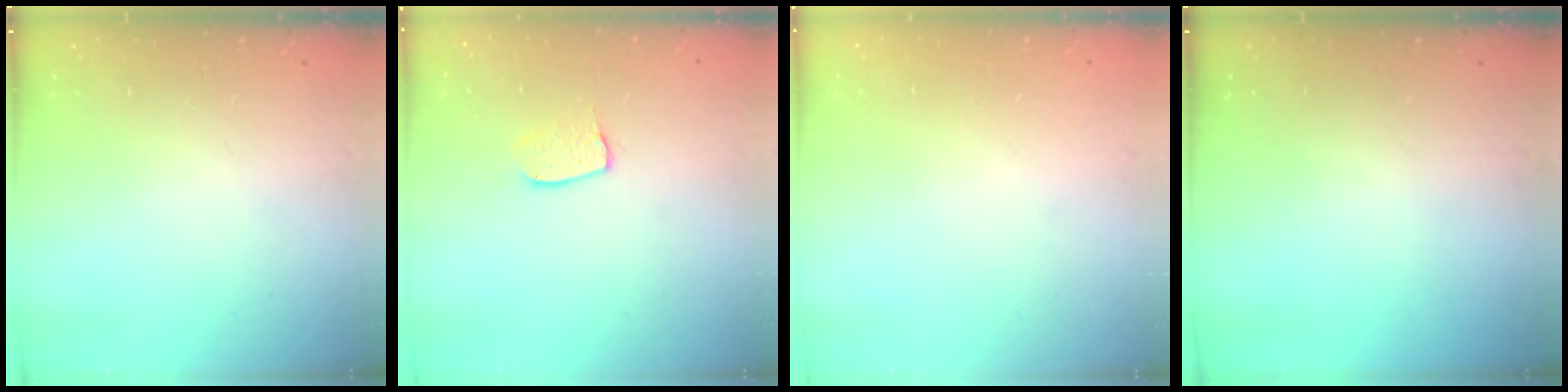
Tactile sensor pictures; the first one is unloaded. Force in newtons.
{"total": 6.5, "press": 6.5, "slide": 0.4}
{"total": 0.0}
{"total": 0.0}